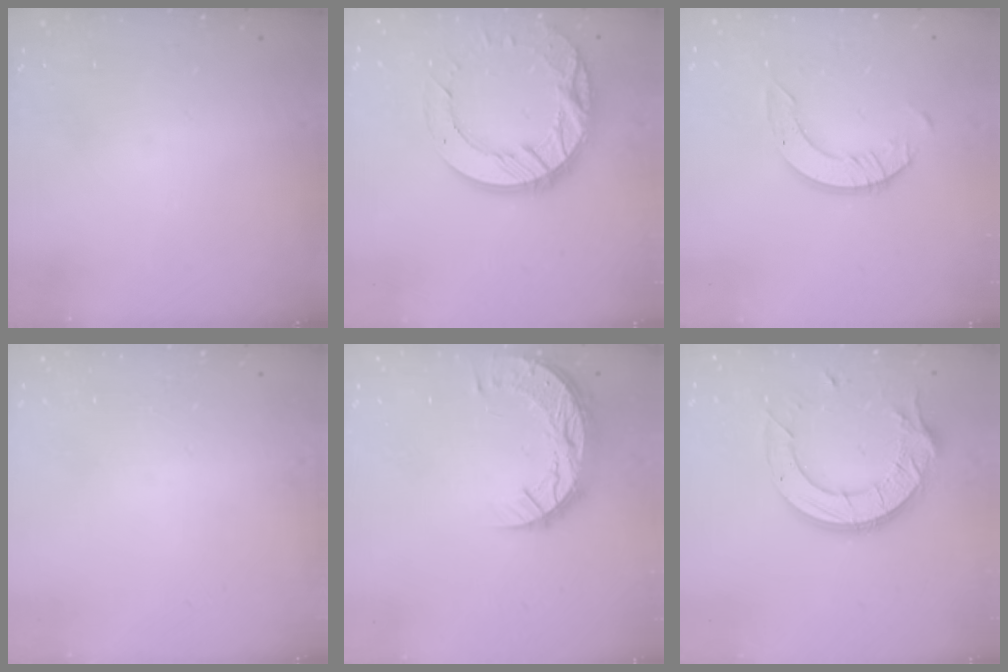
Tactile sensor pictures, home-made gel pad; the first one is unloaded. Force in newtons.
{"total": 17.3, "press": 17.2, "slide": 1.8}
{"total": 6.1, "press": 6.1, "slide": 0.6}
{"total": 0.0}
{"total": 10.3, "press": 10.2, "slide": 0.7}
{"total": 15.2, "press": 15.2, "slide": 1.3}